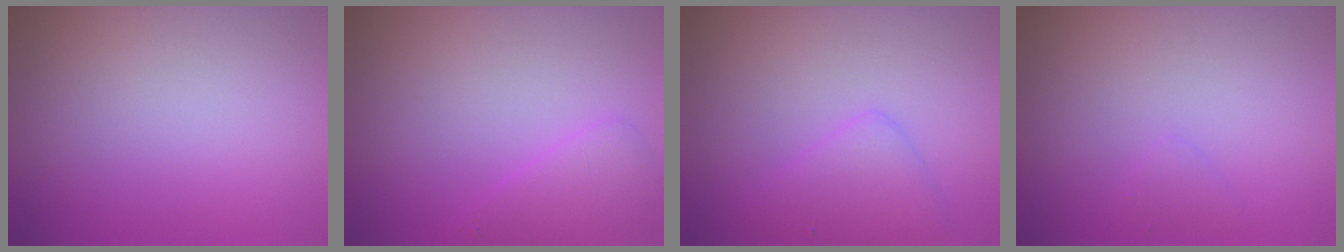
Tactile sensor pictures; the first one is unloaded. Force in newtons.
{"total": 2.1, "press": 2.0, "slide": 0.2}
{"total": 2.5, "press": 2.5, "slide": 0.1}
{"total": 0.7, "press": 0.7, "slide": 0.0}